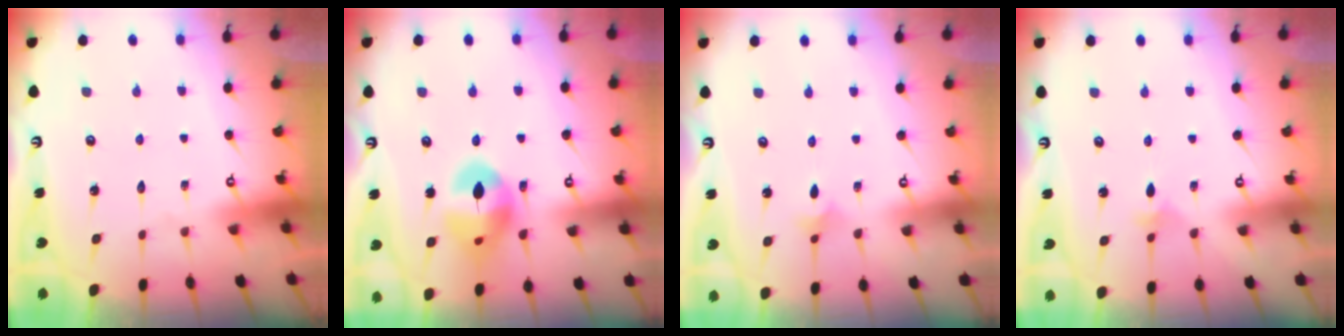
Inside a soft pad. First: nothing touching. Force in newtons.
{"total": 15.6, "press": 15.4, "slide": 2.1}
{"total": 3.3, "press": 3.3, "slide": 0.8}
{"total": 3.7, "press": 3.7, "slide": 0.6}